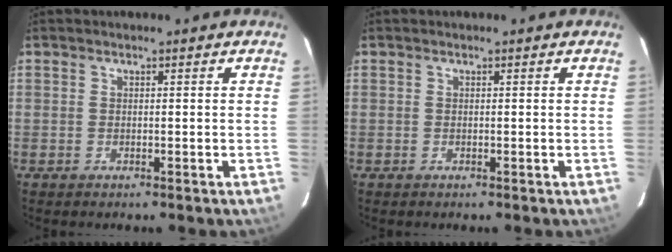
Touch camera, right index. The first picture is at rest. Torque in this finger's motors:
{"motor_torque": [0.00, 0.00, 0.00, 0.00]}